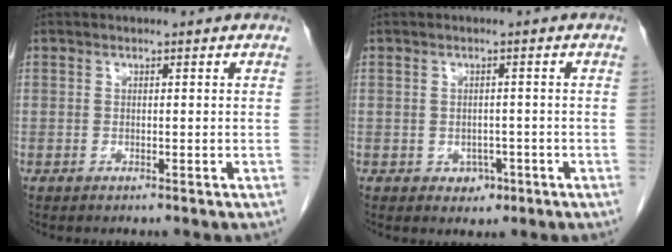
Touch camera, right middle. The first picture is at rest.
{"total": 2.3, "force": [-1.0, 1.8, 1.0], "torque": [-0.009, 0.005, -0.006]}